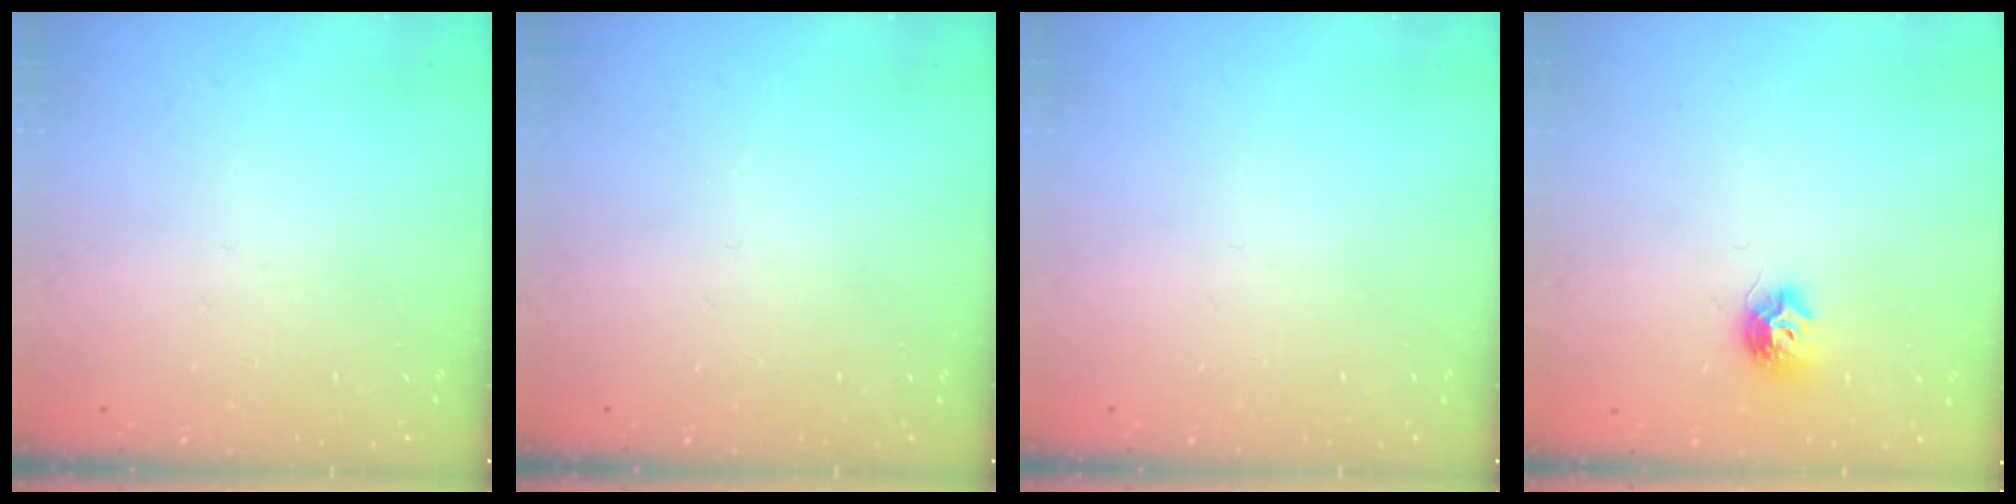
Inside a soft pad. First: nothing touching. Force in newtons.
{"total": 0.0}
{"total": 0.0}
{"total": 8.0, "press": 8.0, "slide": 0.5}